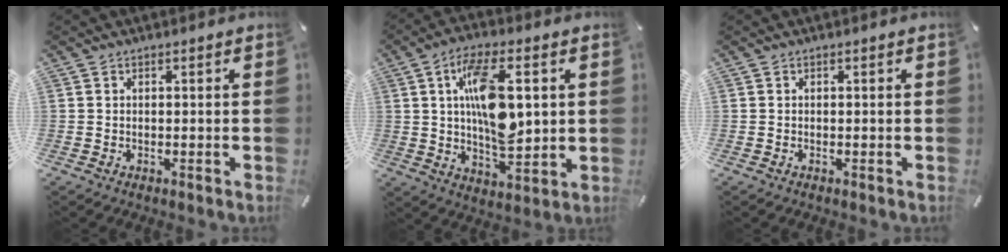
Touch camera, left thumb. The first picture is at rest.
{"total": 14.7, "force": [3.0, 7.1, 12.5], "torque": [-0.239, -0.001, 0.047]}
{"total": 0.0}